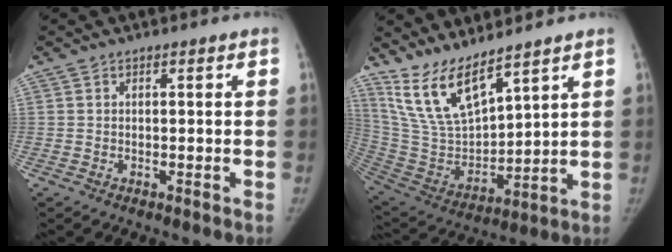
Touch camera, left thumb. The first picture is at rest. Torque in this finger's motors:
{"motor_torque": [1.06, 0.92, 0.96, -1.81, 0.07]}